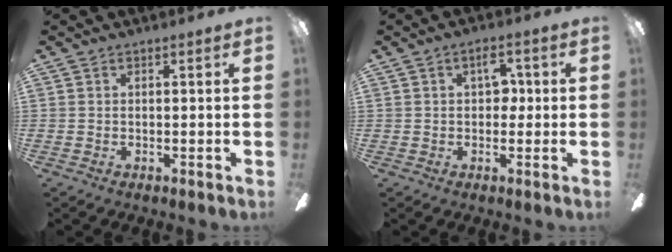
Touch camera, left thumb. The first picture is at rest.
{"total": 5.5, "force": [1.4, 3.4, 4.1], "torque": [-0.044, -0.001, 0.015]}